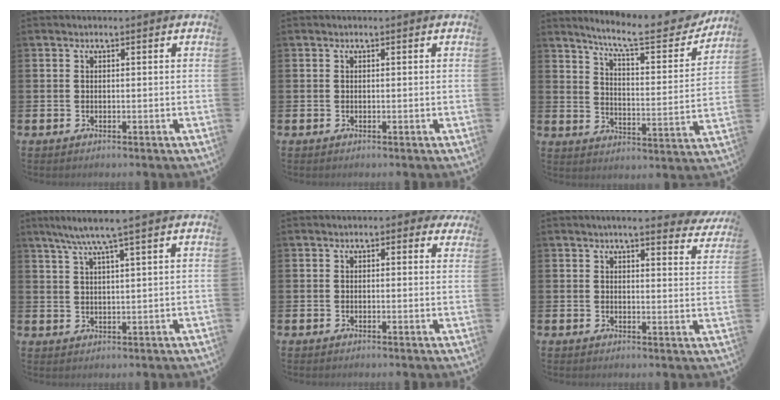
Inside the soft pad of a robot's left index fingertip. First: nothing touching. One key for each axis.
{"total": 0.0}
{"total": 9.3, "fx": 8.2, "fy": 1.1, "fz": 4.2, "tx": -0.096, "ty": -0.055, "tz": 0.137}
{"total": 5.1, "fx": 4.0, "fy": -0.4, "fz": 3.1, "tx": -0.076, "ty": -0.008, "tz": 0.070}
{"total": 0.9, "fx": 0.5, "fy": 0.6, "fz": 0.5, "tx": -0.009, "ty": 0.010, "tz": 0.006}
{"total": 4.6, "fx": 4.3, "fy": 0.4, "fz": 1.6, "tx": -0.025, "ty": -0.021, "tz": 0.072}